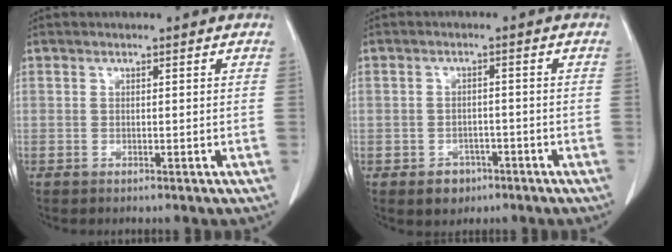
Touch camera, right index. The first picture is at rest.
{"total": 4.2, "force": [-2.4, 3.2, 1.4], "torque": [-0.015, 0.007, -0.026]}